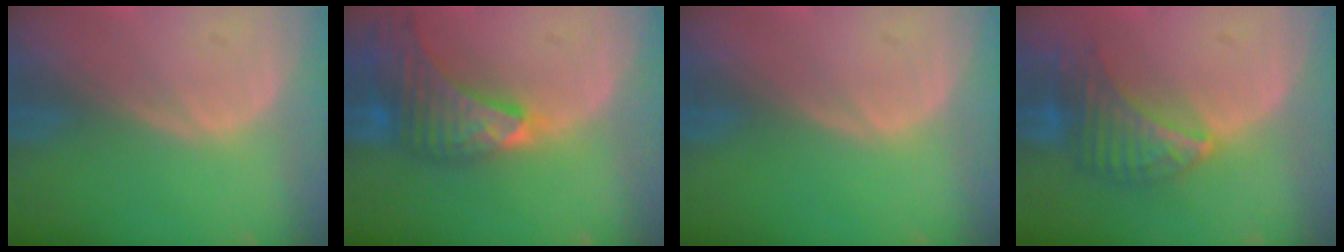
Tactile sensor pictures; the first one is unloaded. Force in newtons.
{"total": 9.6, "press": 8.5, "slide": 4.4}
{"total": 0.0}
{"total": 6.7, "press": 6.6, "slide": 1.2}